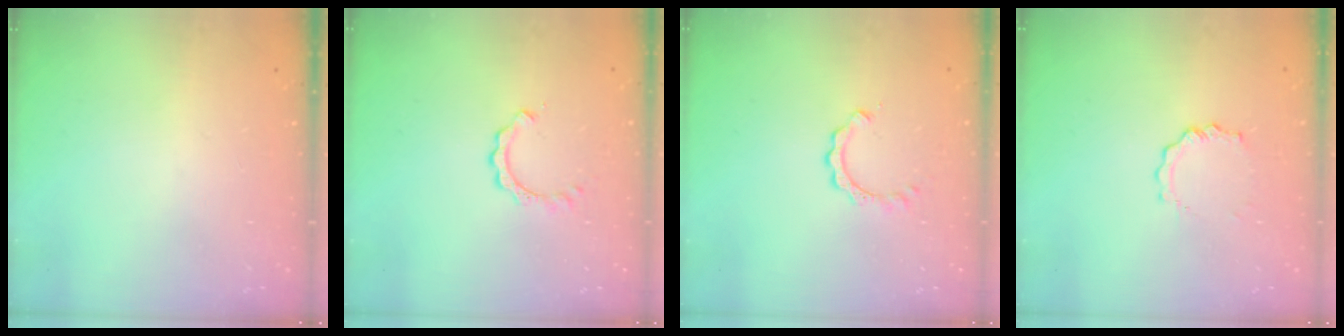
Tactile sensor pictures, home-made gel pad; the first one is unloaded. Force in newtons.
{"total": 3.9, "press": 3.9, "slide": 0.5}
{"total": 3.9, "press": 3.9, "slide": 0.5}
{"total": 3.8, "press": 3.8, "slide": 0.4}